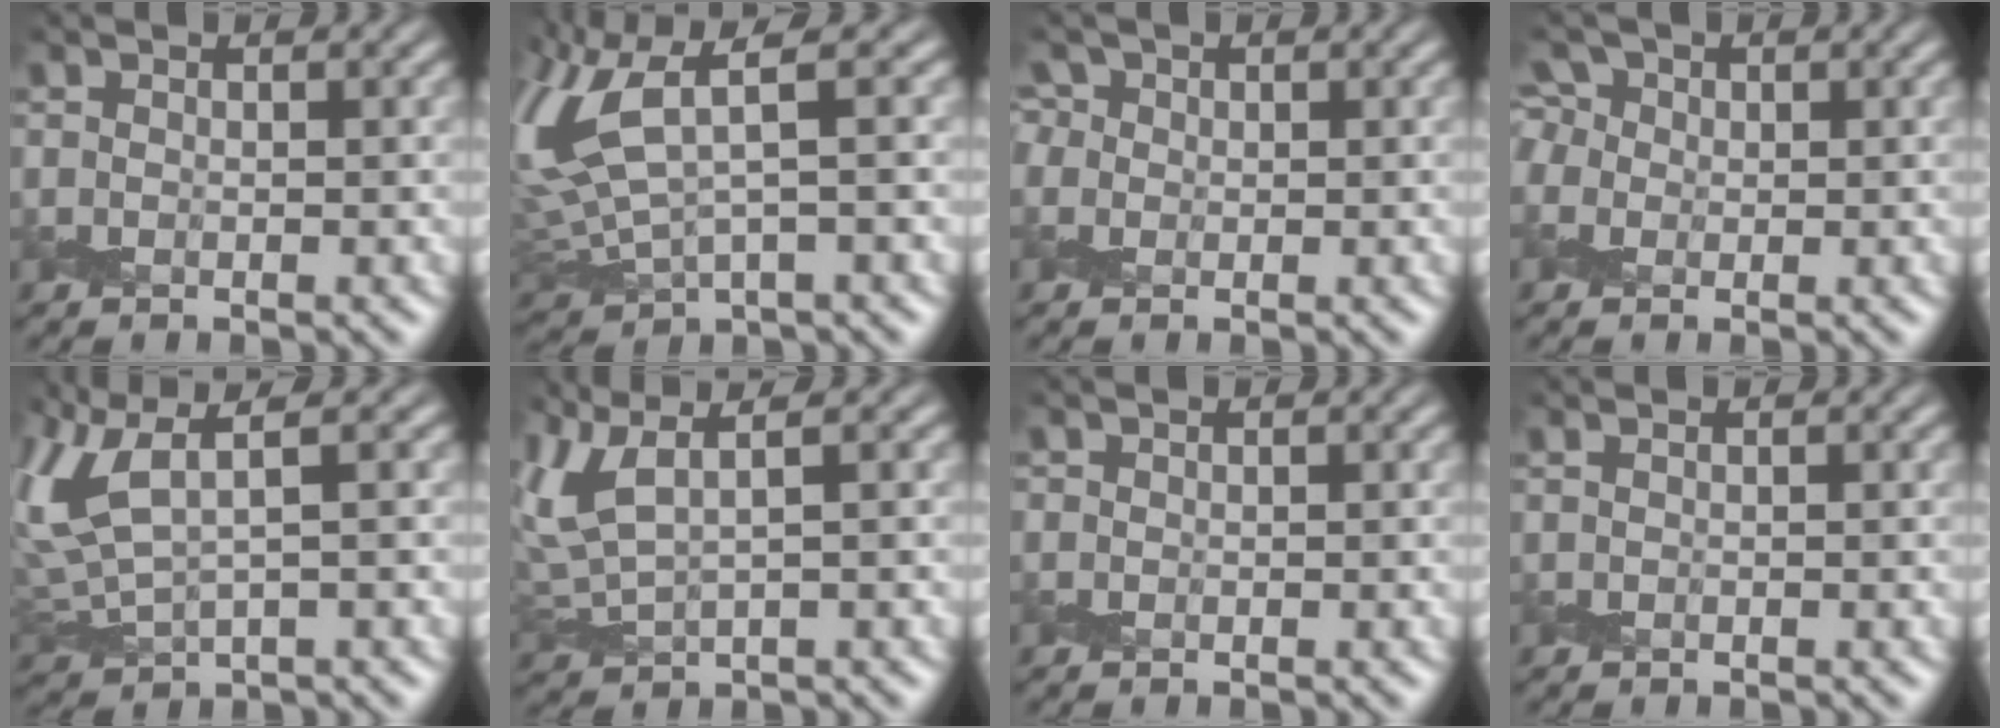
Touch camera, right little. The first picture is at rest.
{"total": 7.4, "force": [1.8, 2.8, 6.6], "torque": [-0.173, 0.004, 0.039]}
{"total": 2.1, "force": [0.7, 1.7, 1.0], "torque": [-0.027, 0.012, -0.004]}
{"total": 3.4, "force": [1.1, 2.7, 1.8], "torque": [-0.059, 0.016, 0.004]}
{"total": 5.6, "force": [2.1, 2.0, 4.8], "torque": [-0.129, 0.010, 0.044]}
{"total": 3.6, "force": [1.6, 1.0, 3.1], "torque": [-0.091, 0.009, 0.036]}
{"total": 0.0}
{"total": 0.0}